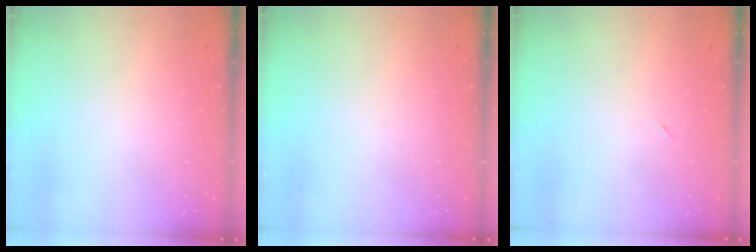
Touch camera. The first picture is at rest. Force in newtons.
{"total": 0.0}
{"total": 2.3, "press": 1.9, "slide": 1.2}